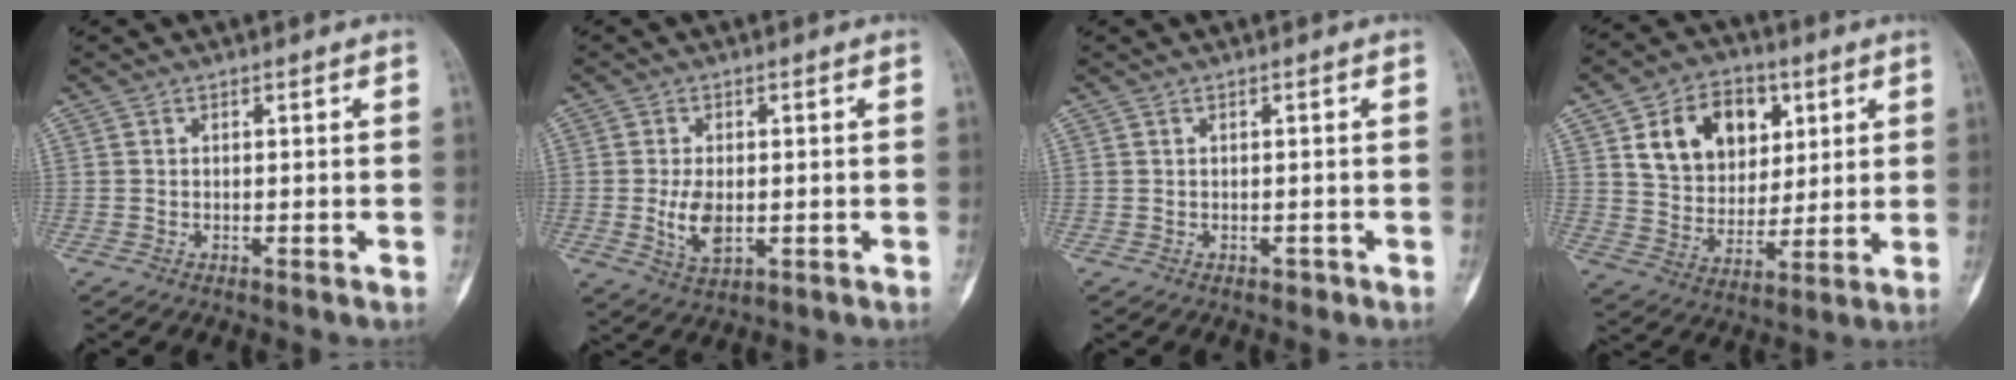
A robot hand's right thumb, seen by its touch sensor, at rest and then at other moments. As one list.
[{"total": 5.6, "force": [-0.5, 3.2, 4.6], "torque": [-0.086, -0.010, -0.003]}, {"total": 0.6, "force": [-0.4, 0.5, 0.2], "torque": [0.000, 0.002, -0.007]}, {"total": 15.6, "force": [5.8, 11.5, 8.8], "torque": [-0.099, -0.015, 0.103]}]